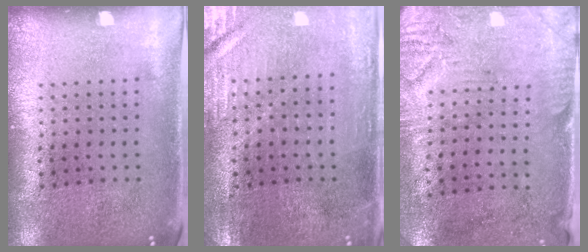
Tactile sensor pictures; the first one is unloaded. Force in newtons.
{"total": 0.7, "press": 0.6, "slide": 0.2}
{"total": 3.2, "press": 2.6, "slide": 1.9}